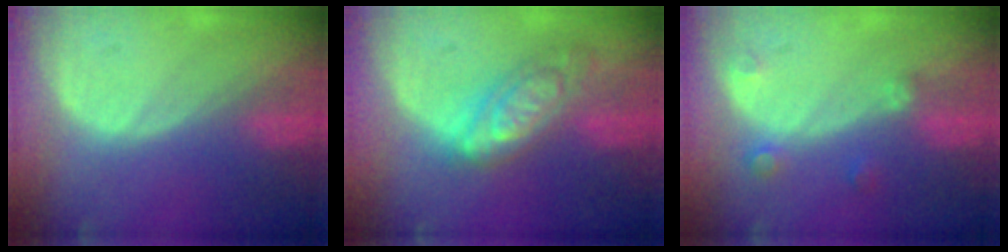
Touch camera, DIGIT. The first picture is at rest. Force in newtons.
{"total": 7.4, "press": 7.4, "slide": 0.5}
{"total": 2.6, "press": 2.5, "slide": 0.5}